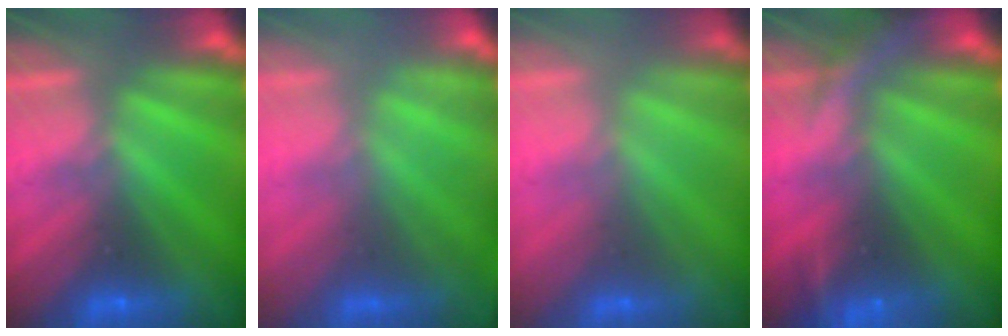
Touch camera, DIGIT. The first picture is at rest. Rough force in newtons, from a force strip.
{"total": 2.0}
{"total": 2.0}
{"total": 5.9}